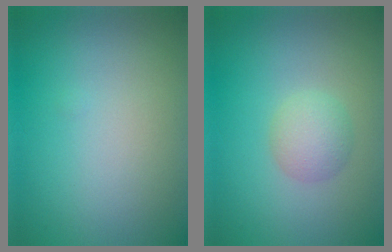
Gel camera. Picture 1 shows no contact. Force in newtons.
{"total": 2.3, "press": 2.3, "slide": 0.1}